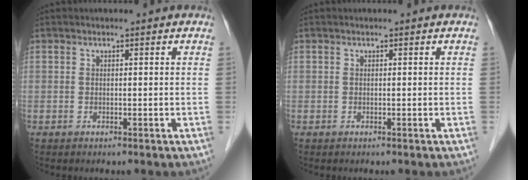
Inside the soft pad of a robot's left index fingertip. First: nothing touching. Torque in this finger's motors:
{"motor_torque": [0.00, 0.00, 0.00, 0.00]}